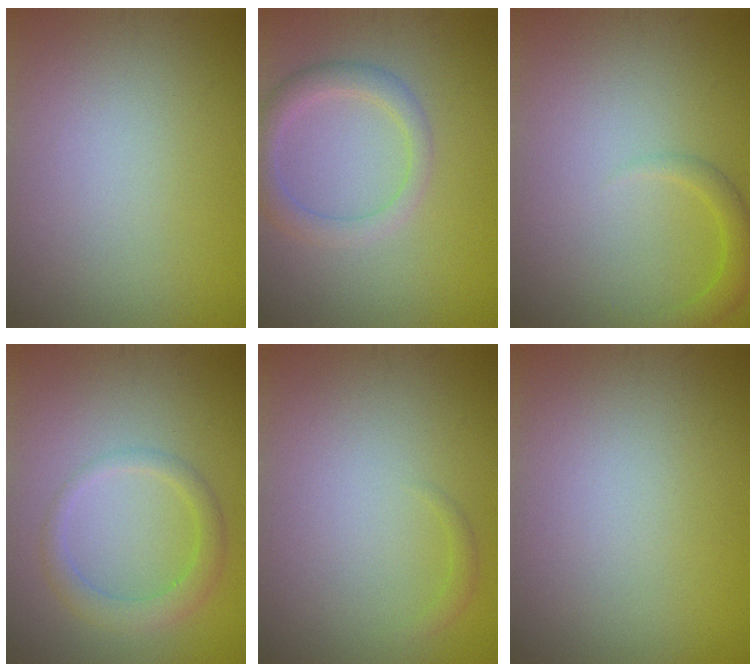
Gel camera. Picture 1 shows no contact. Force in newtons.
{"total": 2.9, "press": 2.9, "slide": 0.1}
{"total": 1.8, "press": 1.8, "slide": 0.2}
{"total": 2.6, "press": 2.6, "slide": 0.0}
{"total": 0.7, "press": 0.7, "slide": 0.1}
{"total": 0.0}